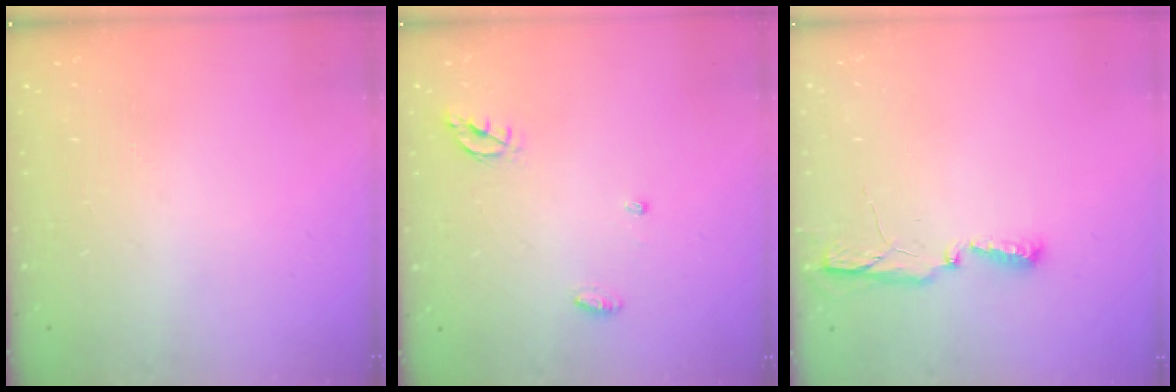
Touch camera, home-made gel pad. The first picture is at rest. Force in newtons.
{"total": 5.0, "press": 5.0, "slide": 0.5}
{"total": 5.0, "press": 4.9, "slide": 0.9}